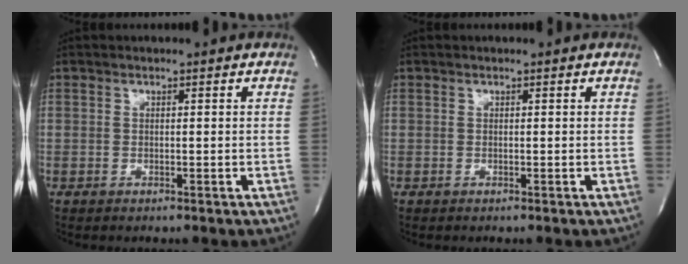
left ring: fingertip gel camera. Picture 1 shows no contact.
{"total": 0.0}